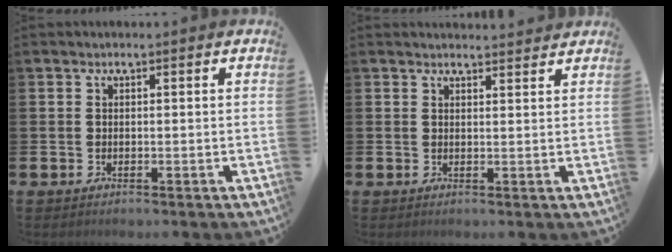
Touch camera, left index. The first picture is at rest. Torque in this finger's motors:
{"motor_torque": [0.47, -0.78, 0.12, 0.01]}